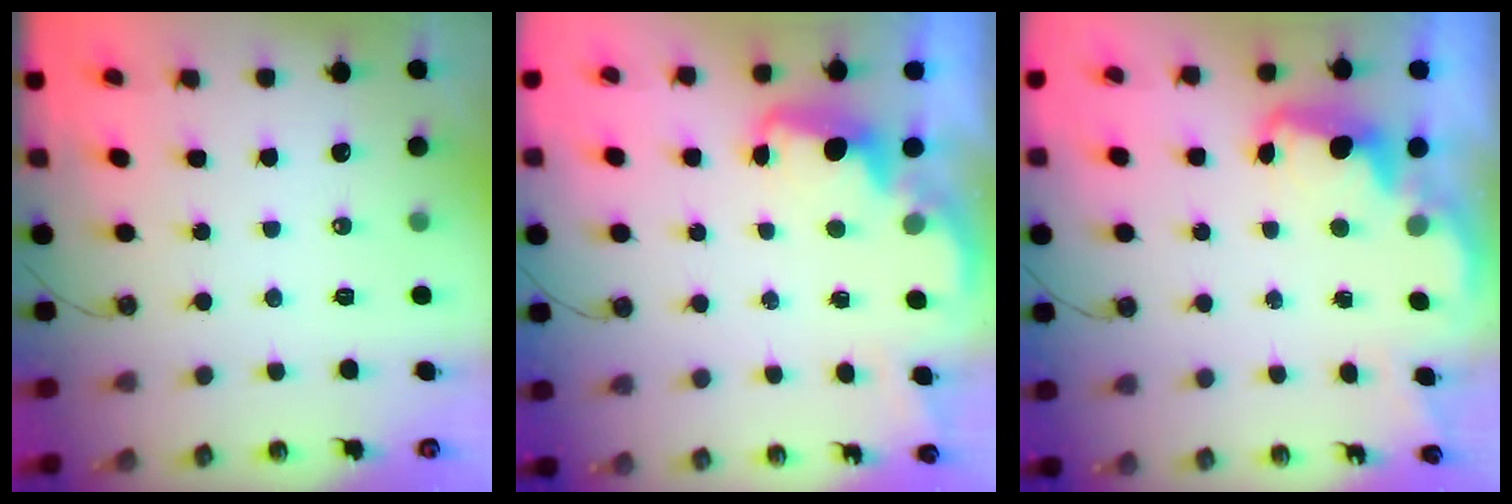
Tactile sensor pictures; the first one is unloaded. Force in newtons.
{"total": 2.1, "press": 2.0, "slide": 0.6}
{"total": 2.7, "press": 2.6, "slide": 0.6}